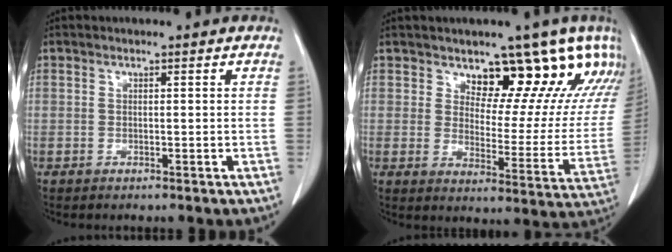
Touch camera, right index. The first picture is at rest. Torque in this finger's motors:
{"motor_torque": [0.95, 0.69, 0.30, 0.03]}